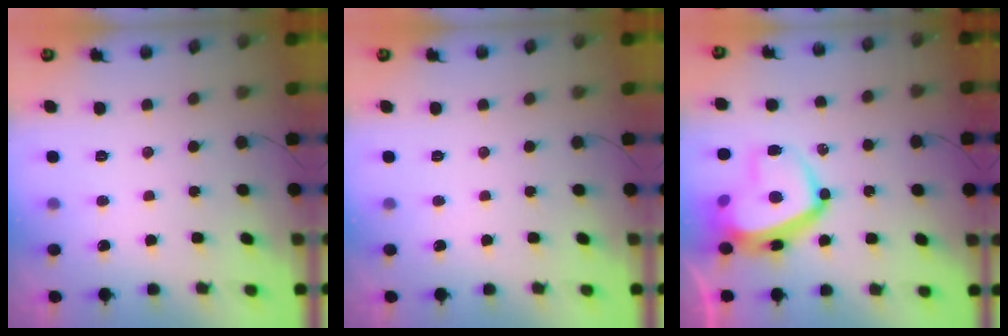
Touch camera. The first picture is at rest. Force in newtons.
{"total": 0.0}
{"total": 15.1, "press": 15.0, "slide": 1.4}